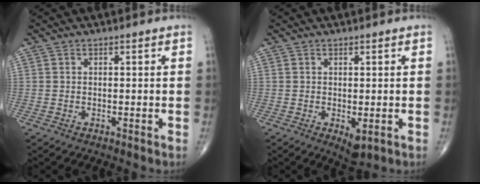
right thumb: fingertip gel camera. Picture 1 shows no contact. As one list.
[{"total": 3.0, "force": [-0.5, 1.3, 2.7], "torque": [-0.035, -0.009, -0.001]}]